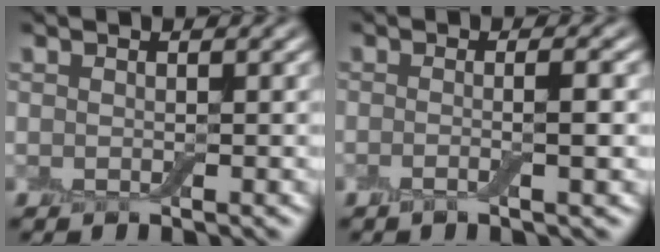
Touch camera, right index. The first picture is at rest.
{"total": 2.9, "force": [-0.3, 0.9, 2.8], "torque": [-0.026, -0.001, -0.023]}